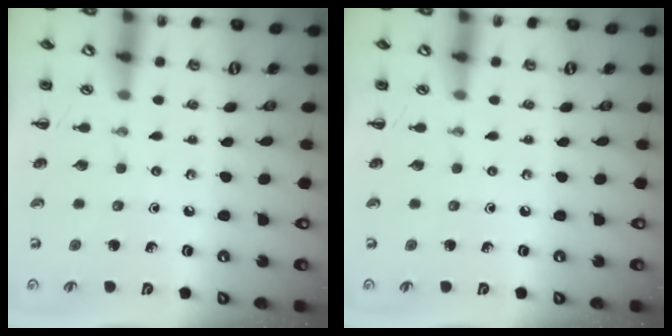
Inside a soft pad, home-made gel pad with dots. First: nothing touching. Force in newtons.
{"total": 0.0}